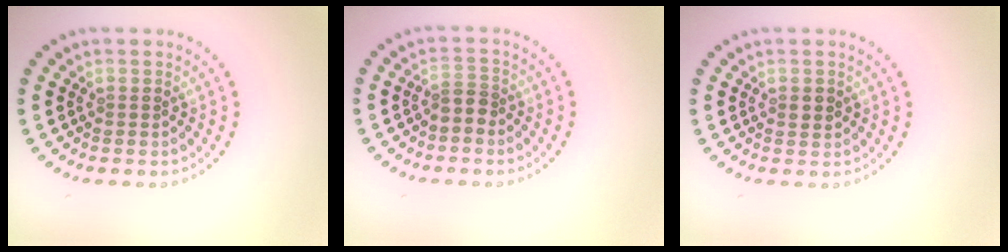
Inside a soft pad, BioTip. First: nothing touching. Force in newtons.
{"total": 1.8, "press": 1.3, "slide": 1.2}
{"total": 1.2, "press": 1.2, "slide": 0.2}